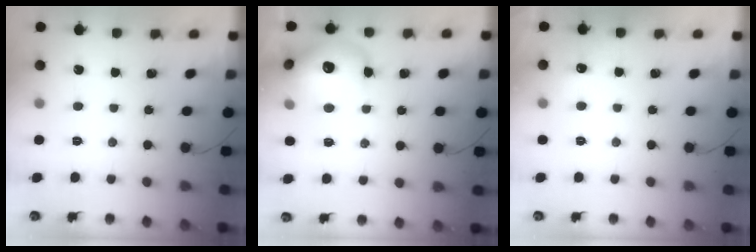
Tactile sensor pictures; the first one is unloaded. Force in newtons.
{"total": 16.6, "press": 16.5, "slide": 1.9}
{"total": 4.1, "press": 3.9, "slide": 1.3}